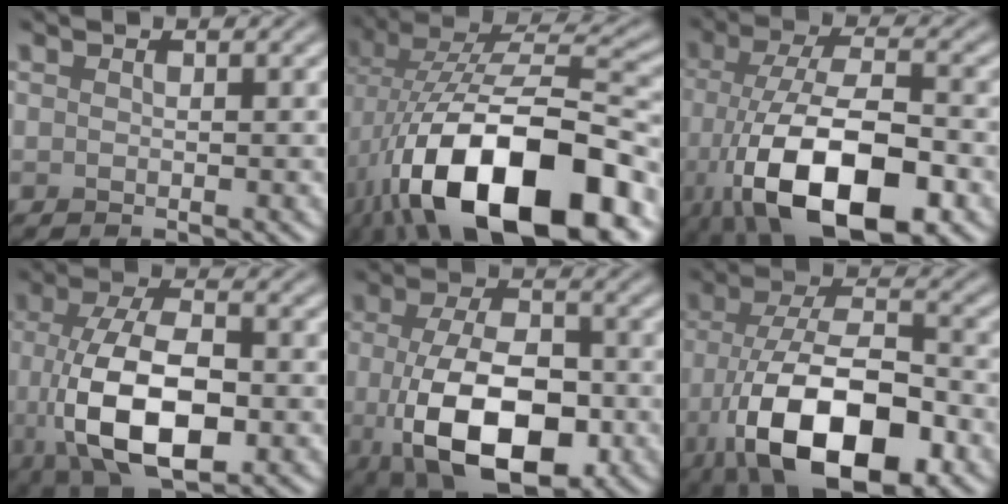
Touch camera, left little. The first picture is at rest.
{"total": 17.2, "force": [-6.9, 7.8, 13.8], "torque": [-0.238, -0.002, -0.111]}
{"total": 12.9, "force": [-4.8, 5.4, 10.7], "torque": [-0.201, -0.023, -0.082]}
{"total": 10.0, "force": [-1.7, 4.7, 8.6], "torque": [-0.170, -0.011, -0.029]}
{"total": 10.7, "force": [-2.5, 5.5, 8.8], "torque": [-0.159, -0.014, -0.043]}
{"total": 13.2, "force": [-5.2, 5.8, 10.6], "torque": [-0.195, -0.021, -0.089]}